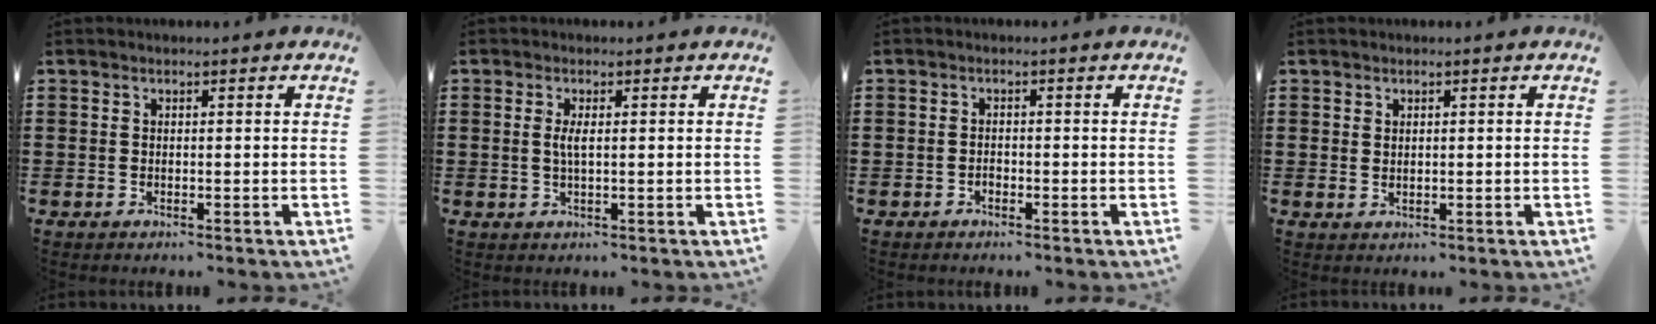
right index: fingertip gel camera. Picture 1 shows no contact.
{"total": 2.0, "force": [0.2, 0.3, 2.0], "torque": [-0.040, -0.003, 0.002]}
{"total": 0.8, "force": [-0.5, 0.6, 0.2], "torque": [-0.005, 0.000, -0.011]}
{"total": 1.1, "force": [0.9, 0.6, 0.2], "torque": [-0.006, 0.004, 0.016]}